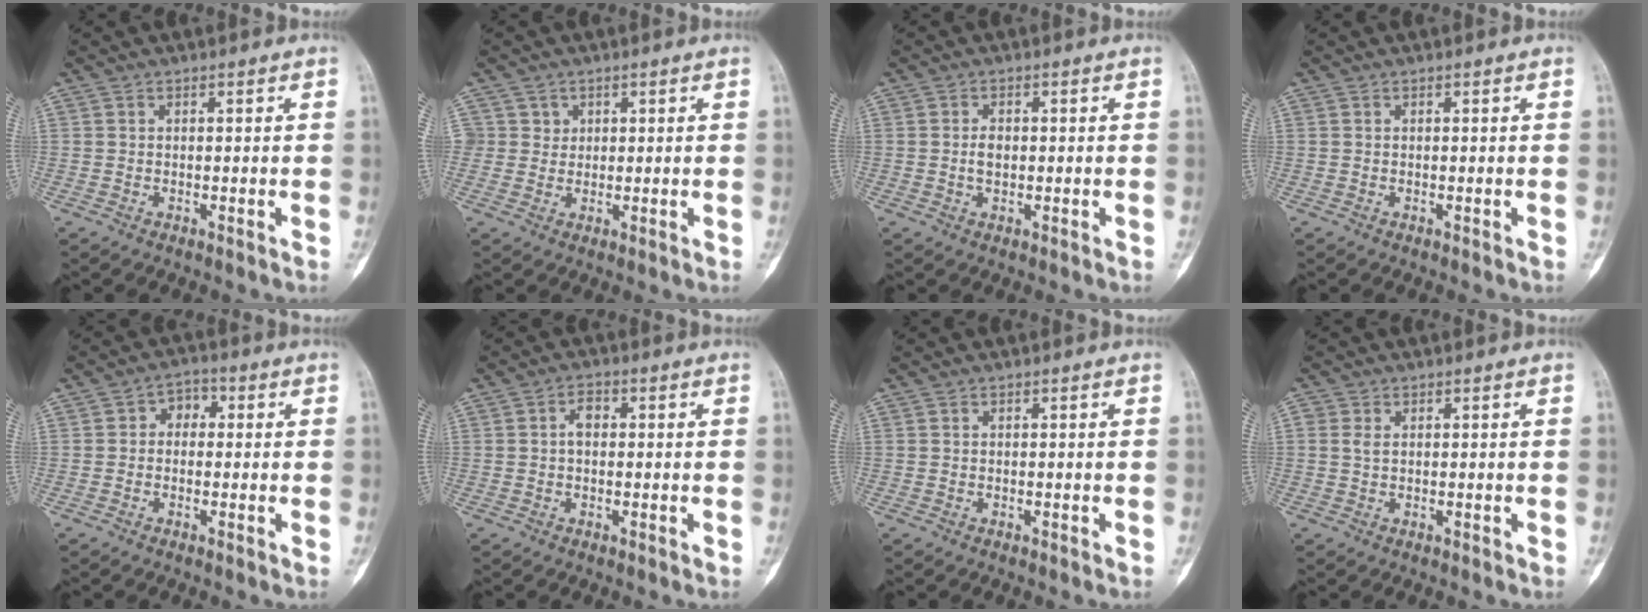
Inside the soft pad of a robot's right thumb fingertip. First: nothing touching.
{"total": 2.6, "force": [1.0, 2.4, -0.2], "torque": [0.029, -0.001, 0.010]}
{"total": 2.4, "force": [-0.1, 1.4, 1.9], "torque": [-0.031, 0.002, -0.003]}
{"total": 0.0}
{"total": 3.8, "force": [0.2, 3.0, 2.3], "torque": [-0.008, 0.014, -0.011]}
{"total": 2.7, "force": [0.2, 1.7, 2.1], "torque": [-0.028, 0.009, -0.002]}
{"total": 0.0}
{"total": 1.5, "force": [0.4, 1.0, 1.0], "torque": [-0.020, 0.004, 0.008]}